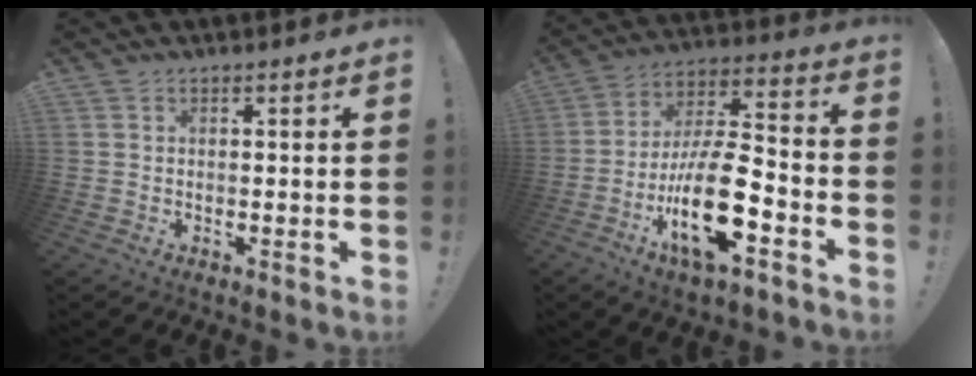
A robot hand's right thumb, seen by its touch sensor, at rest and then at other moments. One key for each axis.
{"total": 20.7, "fx": -8.3, "fy": 7.8, "fz": 17.3, "tx": -0.325, "ty": 0.047, "tz": -0.131}